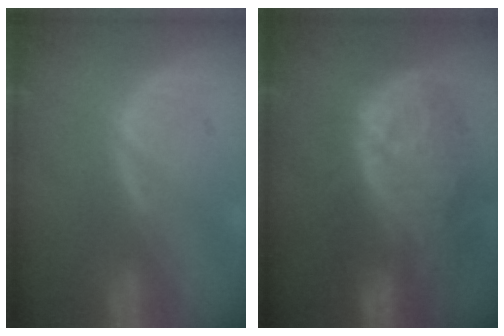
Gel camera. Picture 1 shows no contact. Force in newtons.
{"total": 12.2, "press": 11.0, "slide": 5.3}